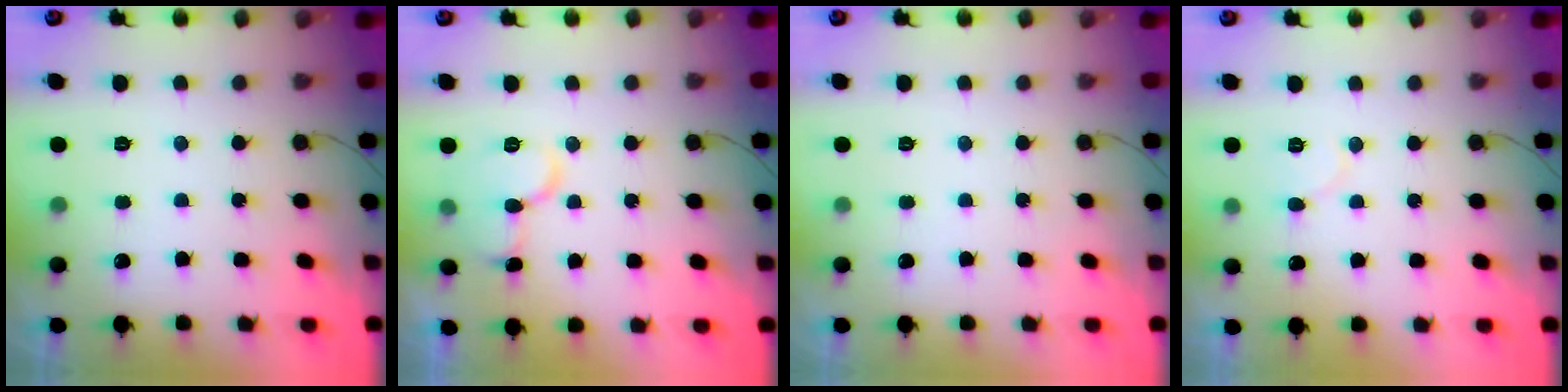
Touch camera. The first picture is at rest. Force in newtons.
{"total": 8.9, "press": 8.9, "slide": 1.1}
{"total": 0.0}
{"total": 5.5, "press": 5.5, "slide": 0.5}